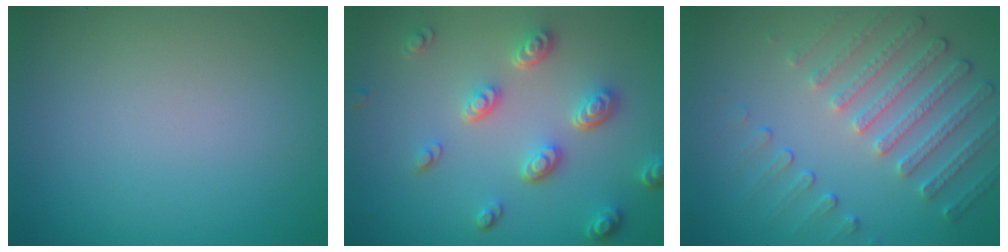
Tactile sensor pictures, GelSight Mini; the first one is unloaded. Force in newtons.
{"total": 4.6, "press": 3.5, "slide": 3.0}
{"total": 4.9, "press": 3.7, "slide": 3.3}